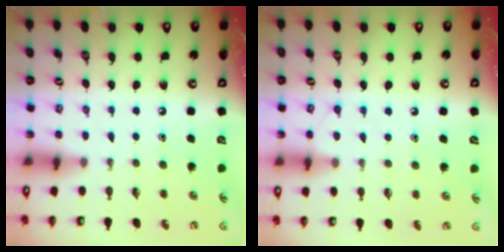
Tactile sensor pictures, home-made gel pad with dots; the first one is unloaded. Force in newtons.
{"total": 5.1, "press": 5.0, "slide": 0.7}